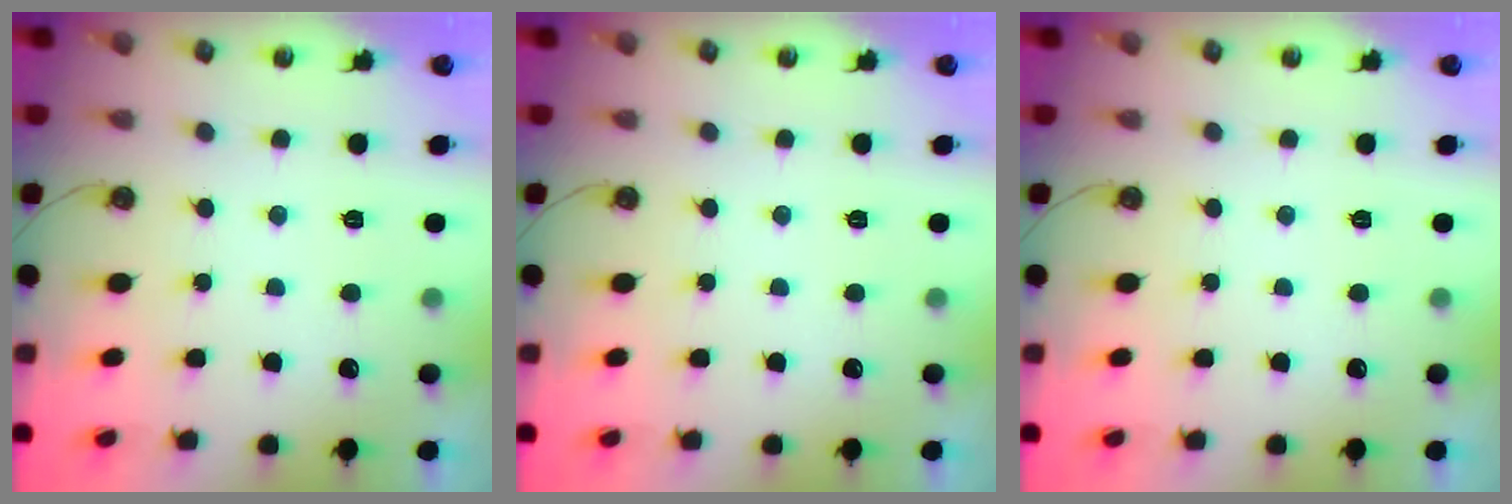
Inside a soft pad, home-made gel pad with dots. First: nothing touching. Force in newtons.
{"total": 0.0}
{"total": 0.0}